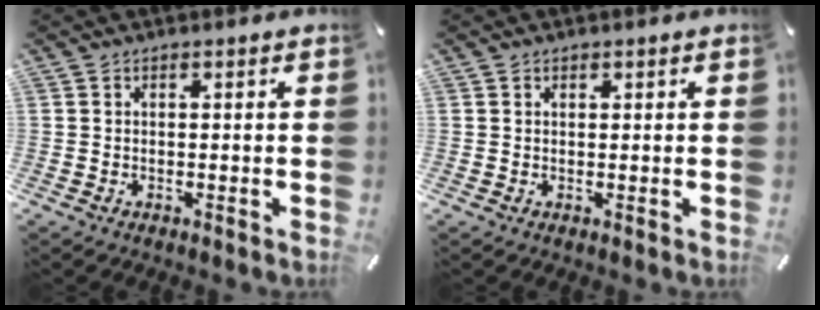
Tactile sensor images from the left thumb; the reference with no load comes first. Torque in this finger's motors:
{"motor_torque": [0.29, 0.07, -0.02, 0.00, 0.00]}